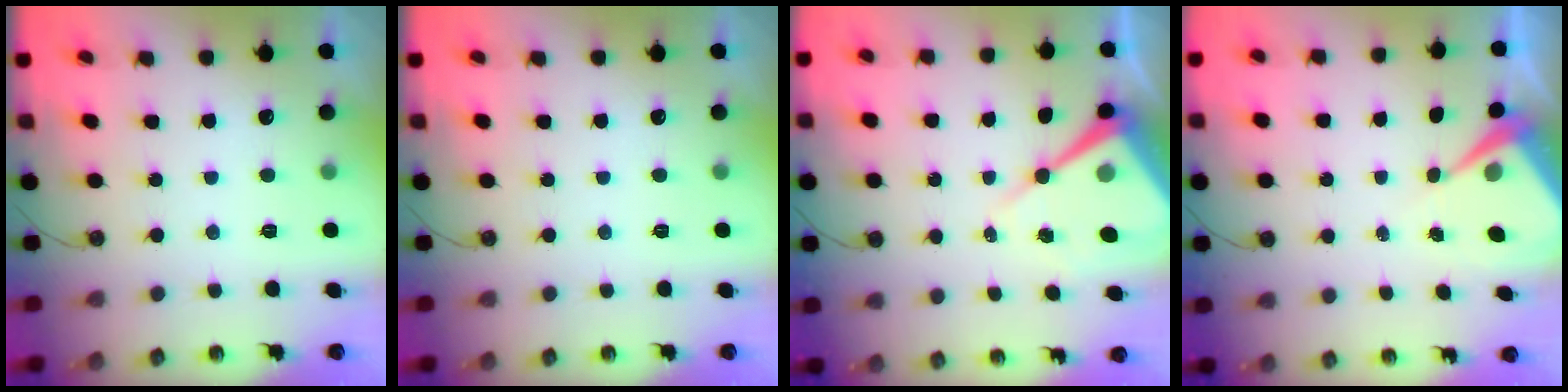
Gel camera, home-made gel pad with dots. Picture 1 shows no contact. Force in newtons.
{"total": 0.0}
{"total": 12.8, "press": 12.8, "slide": 1.2}
{"total": 5.6, "press": 5.6, "slide": 0.5}